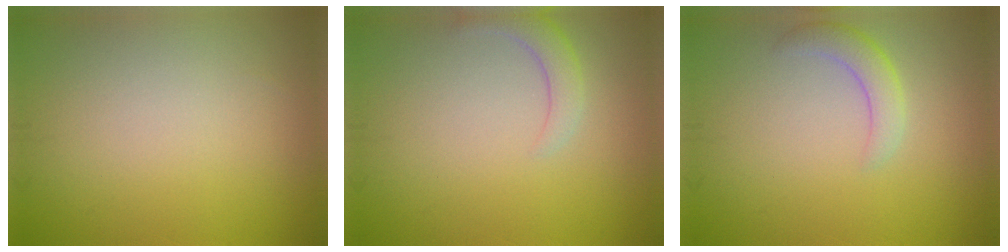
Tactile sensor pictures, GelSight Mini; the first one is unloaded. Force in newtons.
{"total": 2.3, "press": 2.3, "slide": 0.3}
{"total": 2.4, "press": 2.4, "slide": 0.2}